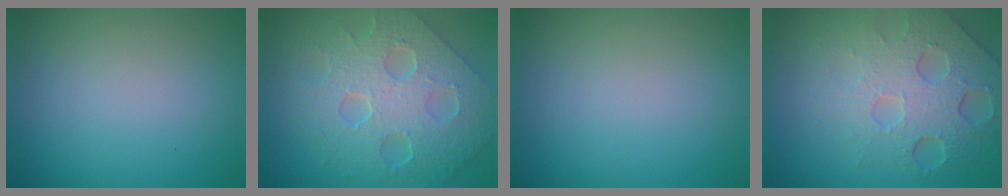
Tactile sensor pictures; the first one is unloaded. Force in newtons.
{"total": 8.9, "press": 6.4, "slide": 6.2}
{"total": 0.0}
{"total": 7.9, "press": 5.3, "slide": 5.8}